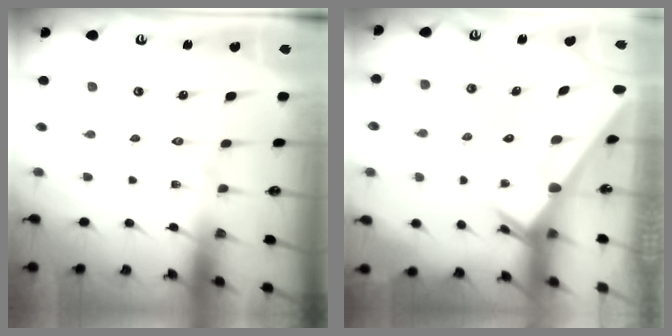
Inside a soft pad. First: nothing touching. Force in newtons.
{"total": 2.0, "press": 2.0, "slide": 0.1}